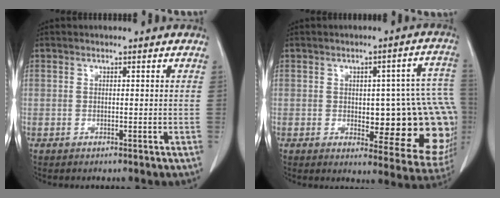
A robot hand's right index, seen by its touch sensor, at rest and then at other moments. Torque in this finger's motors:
{"motor_torque": [0.47, 0.13, 0.64, 0.04]}